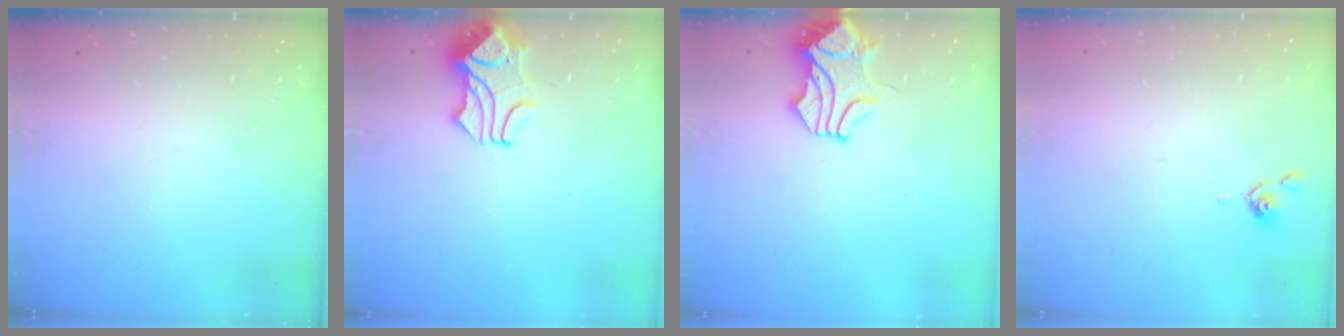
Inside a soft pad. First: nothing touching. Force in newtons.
{"total": 1.9, "press": 1.6, "slide": 1.0}
{"total": 1.9, "press": 1.8, "slide": 0.6}
{"total": 2.0, "press": 2.0, "slide": 0.4}